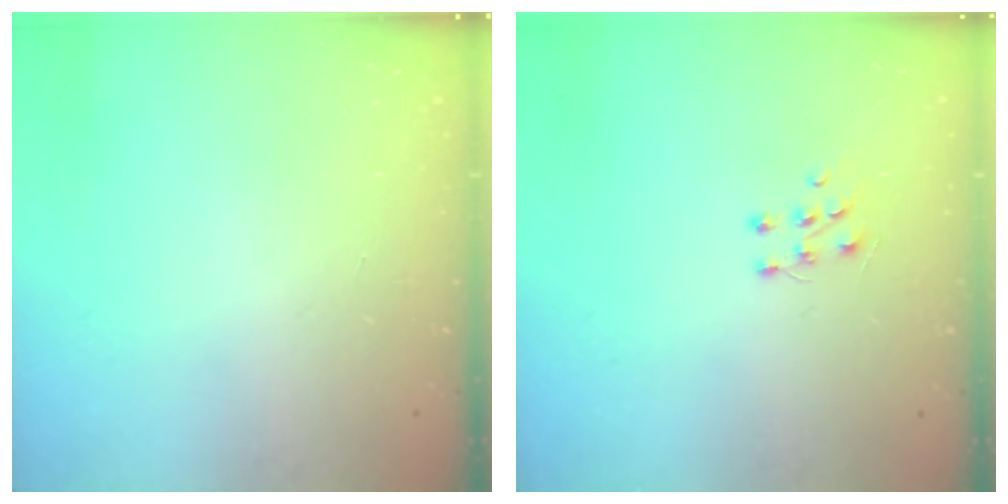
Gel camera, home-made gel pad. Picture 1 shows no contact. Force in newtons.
{"total": 5.6, "press": 5.5, "slide": 1.0}